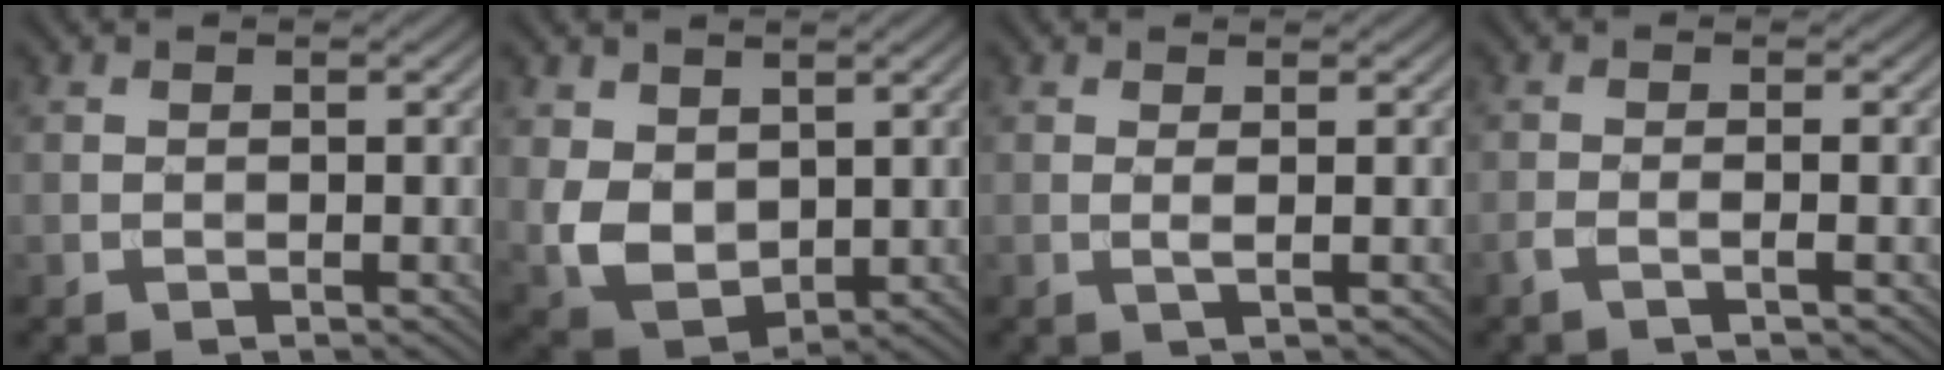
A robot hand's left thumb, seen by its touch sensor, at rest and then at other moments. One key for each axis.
{"total": 6.4, "fx": 1.4, "fy": 4.6, "fz": 4.3, "tx": -0.112, "ty": -0.012, "tz": 0.033}
{"total": 1.2, "fx": 0.3, "fy": 0.0, "fz": 1.1, "tx": -0.028, "ty": 0.003, "tz": 0.001}
{"total": 1.9, "fx": -0.7, "fy": 0.2, "fz": 1.8, "tx": -0.028, "ty": 0.009, "tz": -0.025}